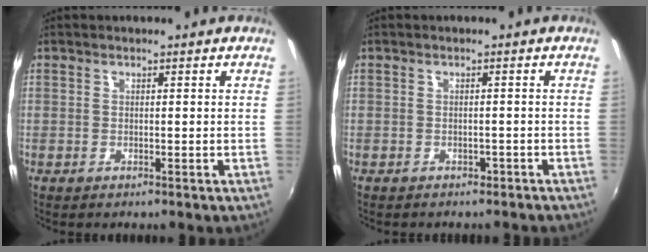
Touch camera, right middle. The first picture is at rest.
{"total": 2.8, "force": [-2.2, 1.5, 0.7], "torque": [-0.011, -0.003, -0.025]}